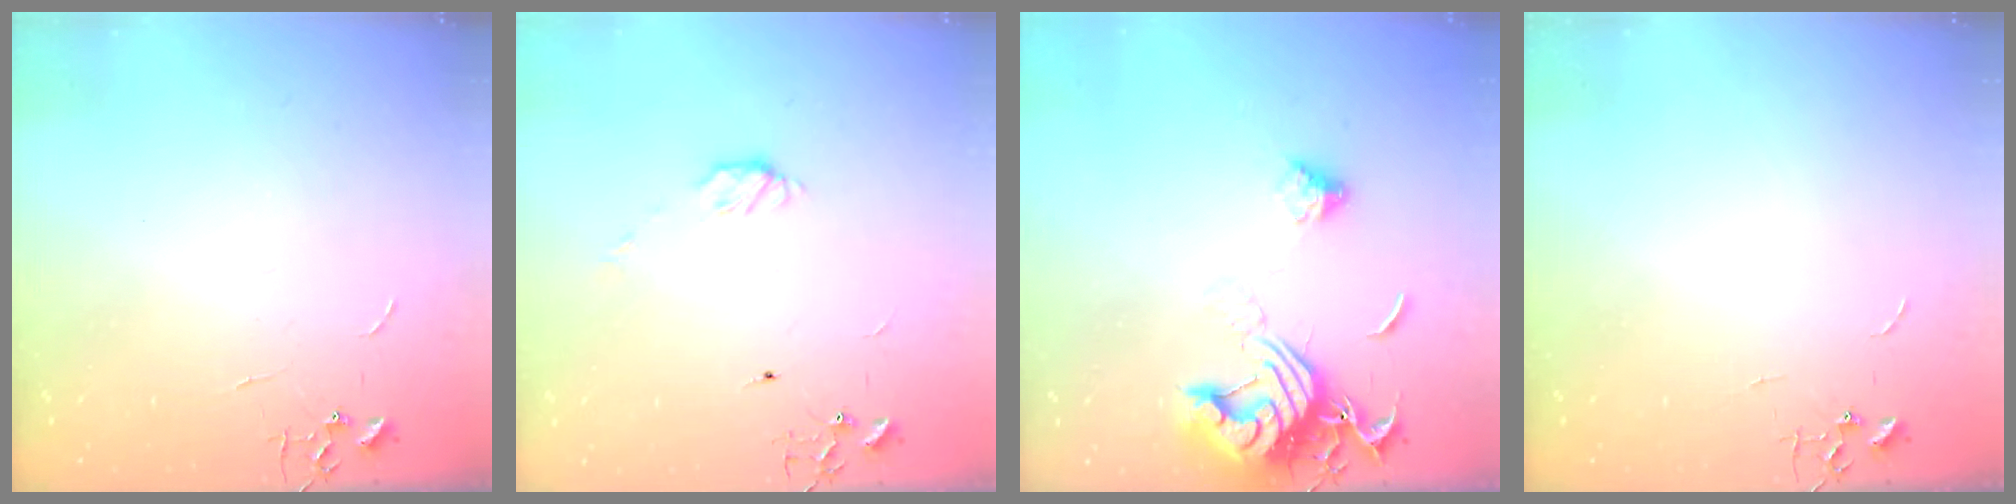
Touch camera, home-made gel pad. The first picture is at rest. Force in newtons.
{"total": 4.6, "press": 4.6, "slide": 0.4}
{"total": 14.3, "press": 14.2, "slide": 1.7}
{"total": 0.0}